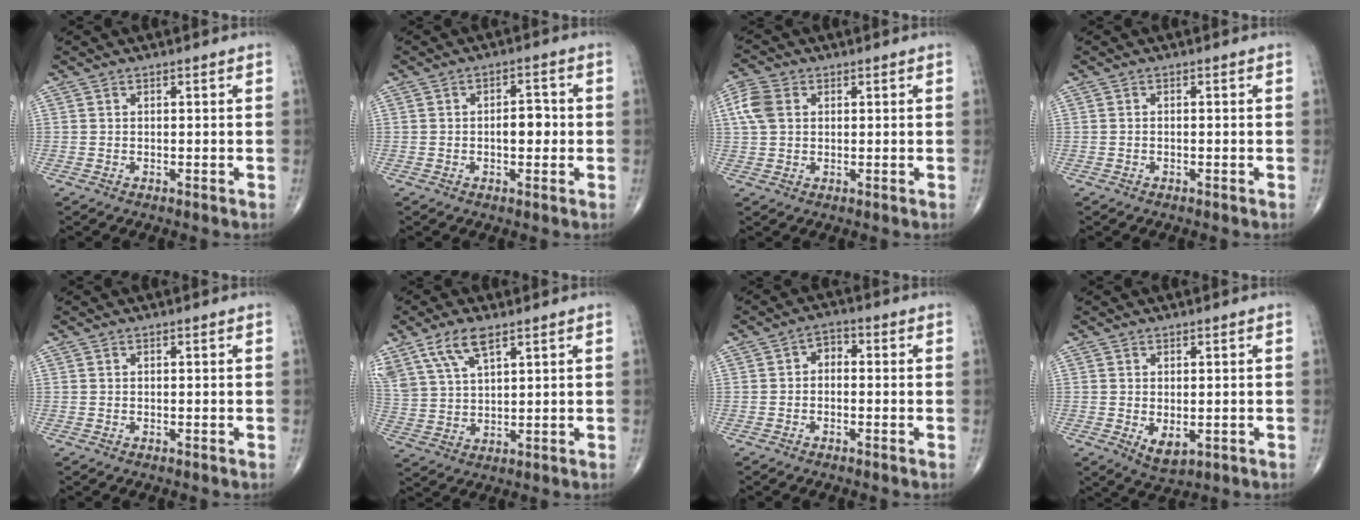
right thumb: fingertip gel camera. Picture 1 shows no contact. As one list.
[{"total": 4.3, "force": [-0.4, 2.4, 3.6], "torque": [-0.039, 0.010, -0.010]}, {"total": 5.6, "force": [1.3, 4.1, 3.6], "torque": [-0.083, 0.010, 0.022]}, {"total": 0.0}, {"total": 0.0}, {"total": 8.9, "force": [5.6, 3.5, 5.9], "torque": [-0.121, -0.013, 0.120]}, {"total": 2.9, "force": [-0.3, 2.1, 2.0], "torque": [-0.014, 0.016, -0.019]}, {"total": 3.9, "force": [-0.6, 2.2, 3.2], "torque": [-0.042, -0.008, 0.002]}]